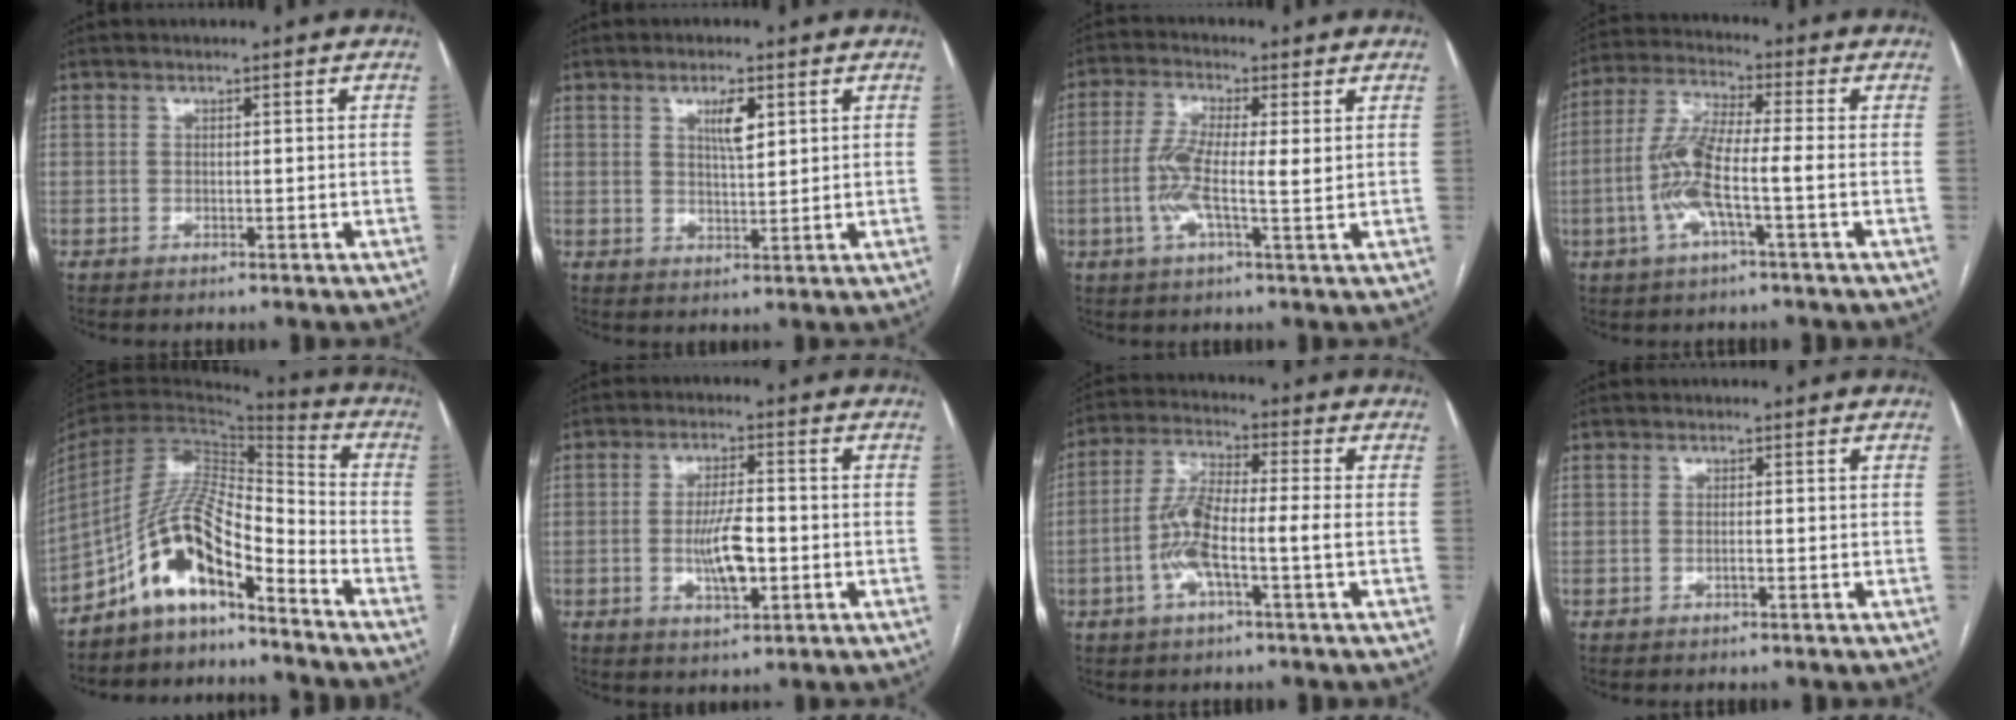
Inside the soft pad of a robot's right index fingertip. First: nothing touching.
{"total": 3.9, "force": [1.8, 1.0, 3.3], "torque": [-0.057, -0.001, 0.031]}
{"total": 7.6, "force": [-0.2, 1.1, 7.5], "torque": [-0.158, 0.003, -0.010]}
{"total": 9.7, "force": [-2.3, 0.9, 9.4], "torque": [-0.203, 0.009, -0.054]}
{"total": 12.1, "force": [-8.8, 2.5, 7.9], "torque": [-0.150, 0.025, -0.160]}
{"total": 7.2, "force": [-1.5, 2.1, 6.7], "torque": [-0.127, 0.000, -0.023]}
{"total": 8.9, "force": [-2.2, 1.0, 8.5], "torque": [-0.182, 0.015, -0.050]}
{"total": 0.9, "force": [-0.4, 0.1, 0.8], "torque": [-0.019, 0.000, -0.005]}